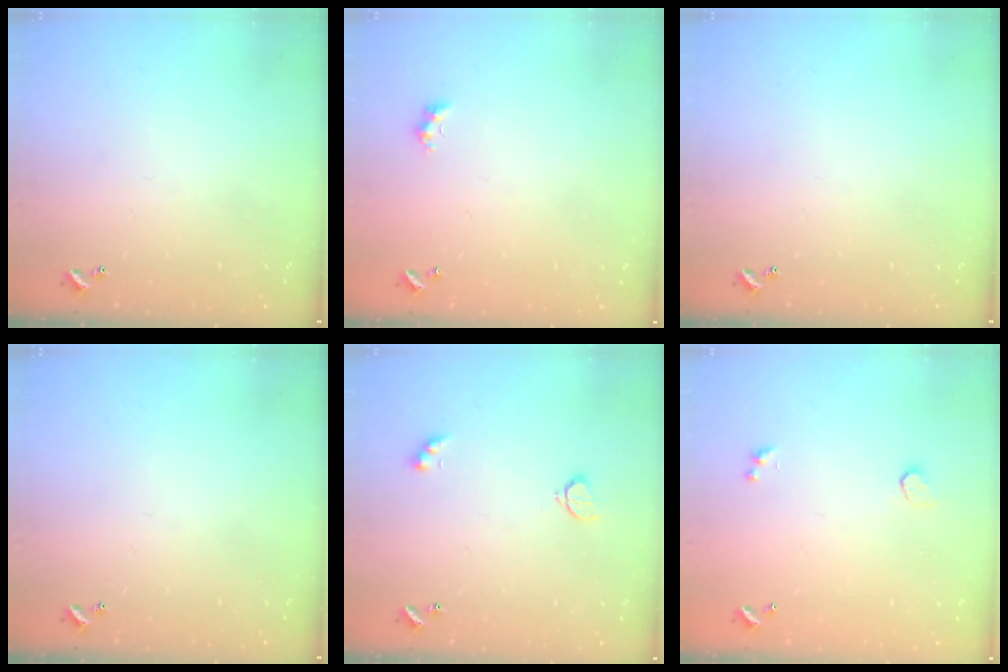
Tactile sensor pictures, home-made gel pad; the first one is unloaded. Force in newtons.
{"total": 2.7, "press": 2.6, "slide": 0.6}
{"total": 0.0}
{"total": 0.0}
{"total": 2.6, "press": 2.5, "slide": 0.5}
{"total": 1.0, "press": 0.7, "slide": 0.7}